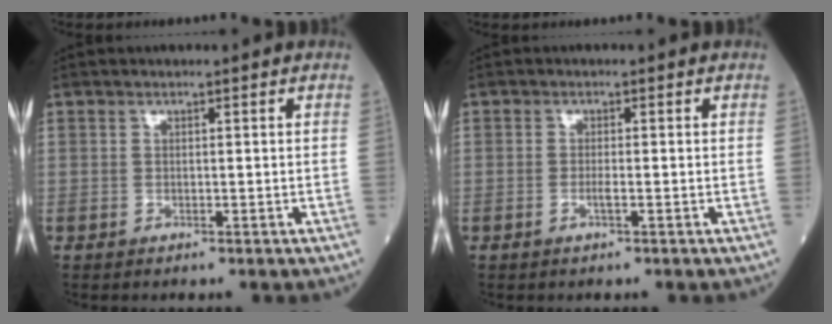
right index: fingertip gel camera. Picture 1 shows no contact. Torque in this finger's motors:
{"motor_torque": [-0.03, -0.04, -0.11, -0.01]}